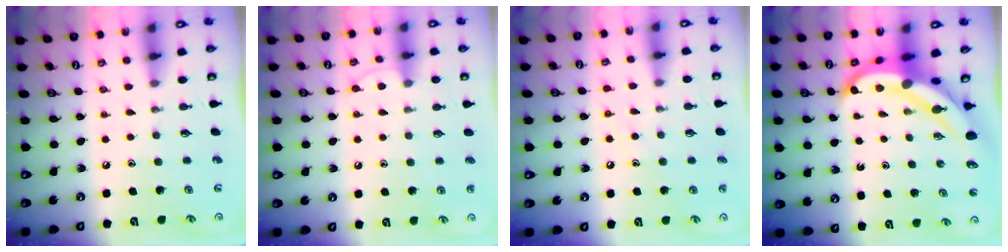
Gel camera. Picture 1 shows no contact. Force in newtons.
{"total": 7.2, "press": 7.1, "slide": 0.7}
{"total": 6.6, "press": 6.6, "slide": 0.5}
{"total": 8.5, "press": 8.5, "slide": 1.0}